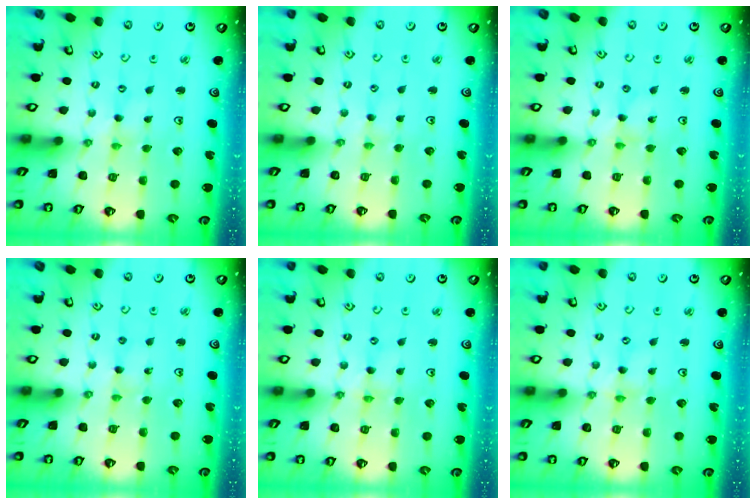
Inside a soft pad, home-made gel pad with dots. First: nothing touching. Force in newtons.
{"total": 0.8, "press": 0.8, "slide": 0.3}
{"total": 0.0}
{"total": 2.5, "press": 2.5, "slide": 0.3}
{"total": 0.0}
{"total": 0.0}